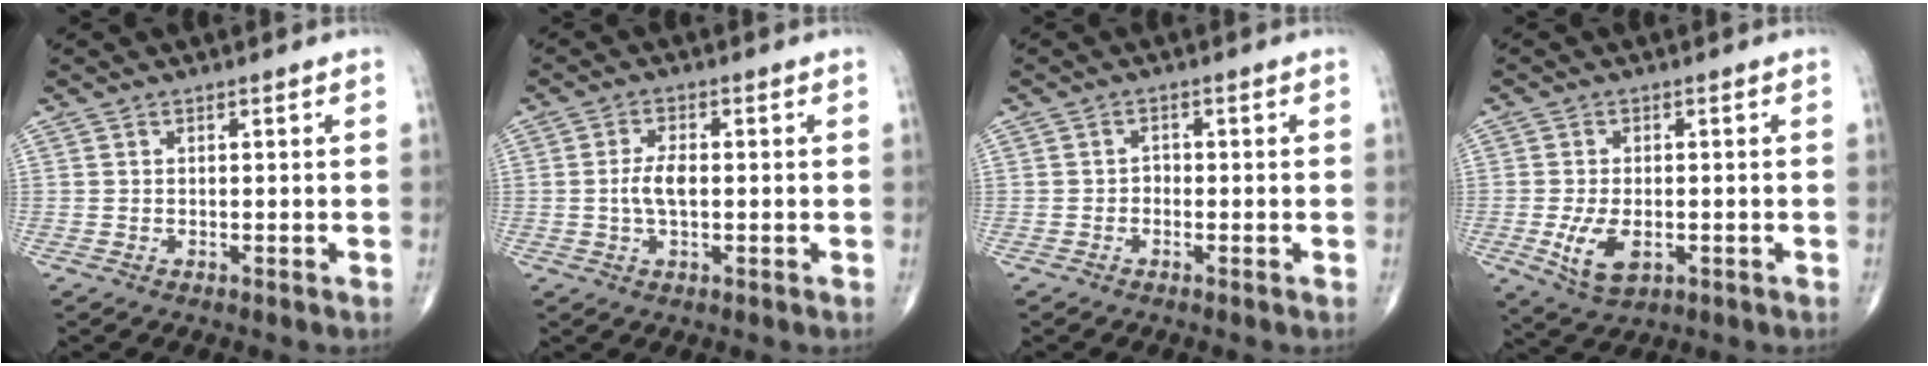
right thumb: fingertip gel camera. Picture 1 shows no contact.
{"total": 4.3, "force": [-0.2, 1.9, 3.8], "torque": [-0.080, 0.004, -0.007]}
{"total": 1.1, "force": [-0.5, 0.8, 0.5], "torque": [0.002, 0.004, -0.015]}
{"total": 6.9, "force": [-1.7, 3.7, 5.6], "torque": [-0.107, -0.007, -0.023]}